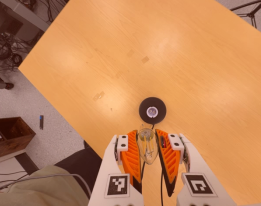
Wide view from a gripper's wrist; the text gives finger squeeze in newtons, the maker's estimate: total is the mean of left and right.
{"total": 21.8, "left": 24.5, "right": 19.1}